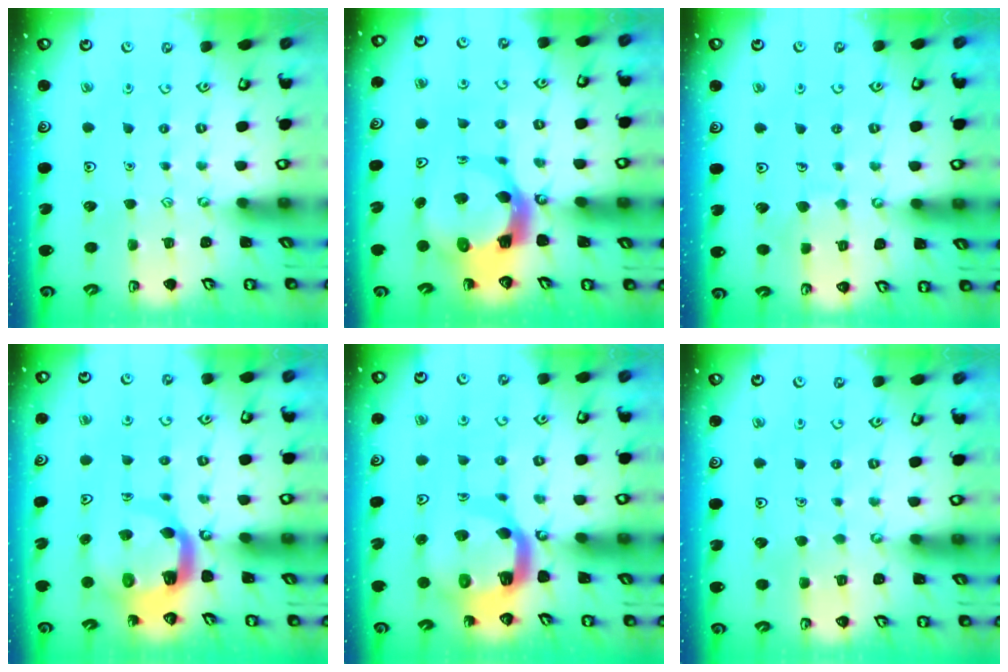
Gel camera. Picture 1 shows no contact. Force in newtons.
{"total": 6.9, "press": 6.8, "slide": 0.7}
{"total": 4.6, "press": 4.6, "slide": 0.3}
{"total": 8.0, "press": 7.9, "slide": 1.0}
{"total": 11.8, "press": 11.7, "slide": 1.4}
{"total": 3.5, "press": 3.5, "slide": 0.2}